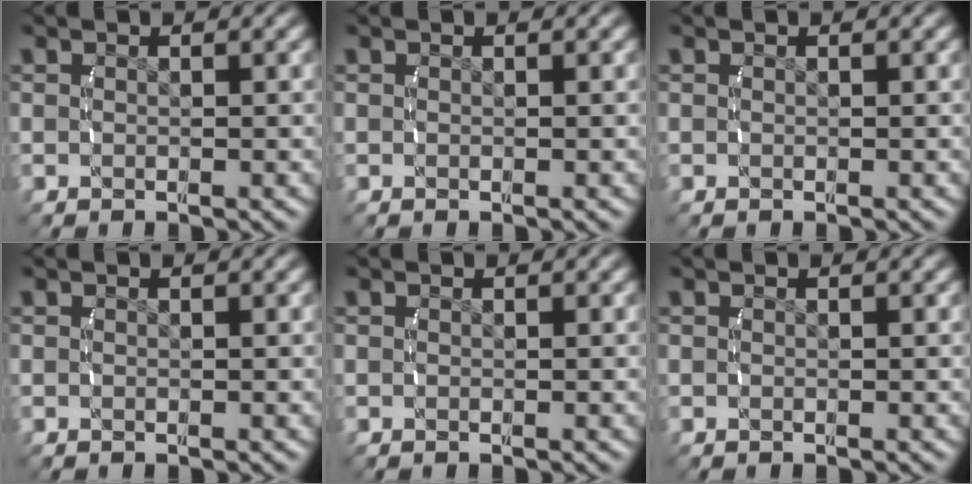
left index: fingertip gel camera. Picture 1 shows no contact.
{"total": 0.0}
{"total": 0.0}
{"total": 0.0}
{"total": 0.0}
{"total": 0.0}